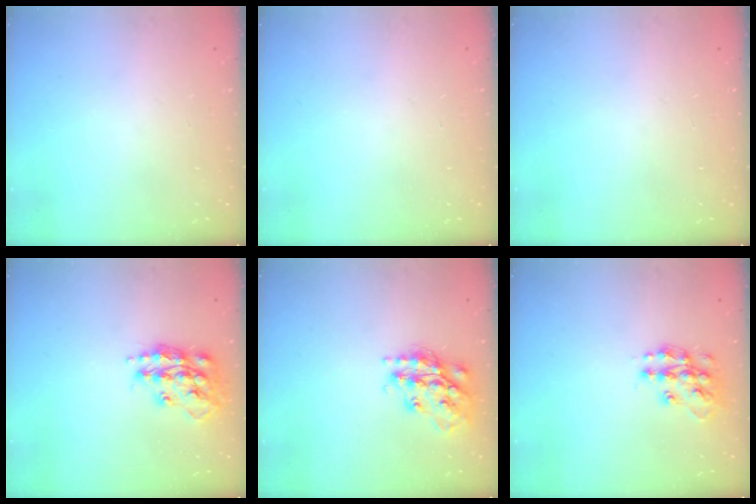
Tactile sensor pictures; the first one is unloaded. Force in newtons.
{"total": 0.0}
{"total": 0.0}
{"total": 15.5, "press": 15.4, "slide": 1.3}
{"total": 17.4, "press": 17.4, "slide": 1.4}
{"total": 13.3, "press": 13.3, "slide": 0.9}